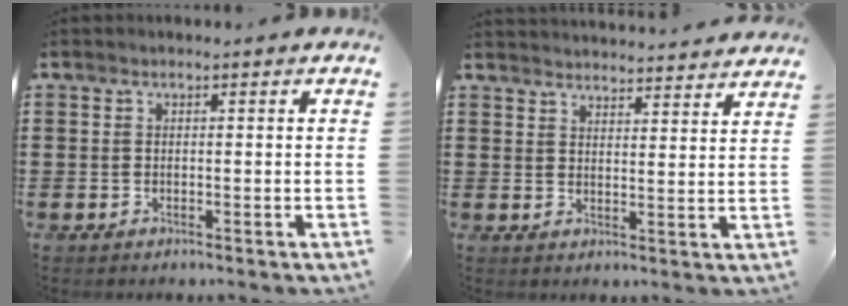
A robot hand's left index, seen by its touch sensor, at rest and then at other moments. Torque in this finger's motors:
{"motor_torque": [2.14, 0.00, 0.19, 0.08]}